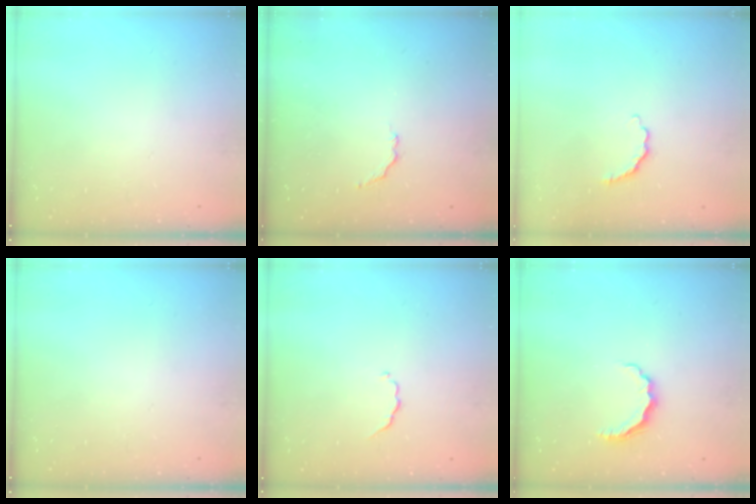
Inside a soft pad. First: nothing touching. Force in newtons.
{"total": 2.9, "press": 2.7, "slide": 0.9}
{"total": 3.7, "press": 3.7, "slide": 0.7}
{"total": 0.0}
{"total": 2.8, "press": 2.7, "slide": 0.5}
{"total": 5.7, "press": 5.7, "slide": 0.8}